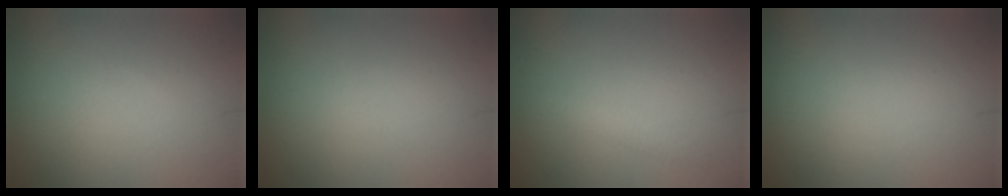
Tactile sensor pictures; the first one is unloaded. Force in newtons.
{"total": 0.0}
{"total": 1.2, "press": 1.2, "slide": 0.0}
{"total": 0.0}